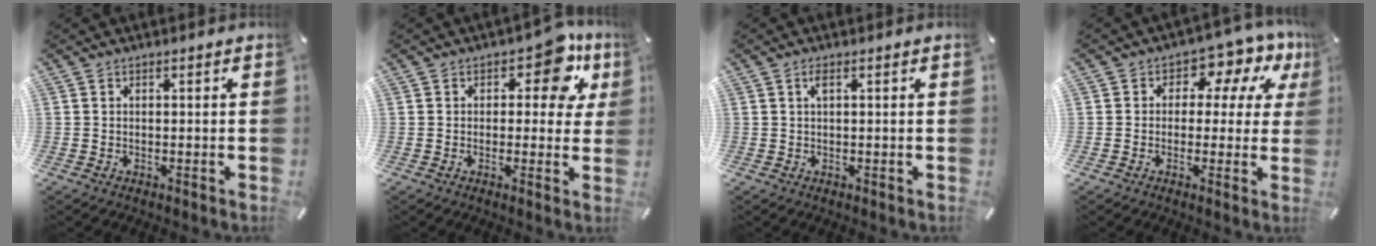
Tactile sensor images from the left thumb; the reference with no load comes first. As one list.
[{"total": 10.5, "force": [4.5, 5.6, 7.7], "torque": [-0.082, -0.019, 0.071]}, {"total": 1.5, "force": [0.5, 0.3, 1.4], "torque": [-0.029, 0.003, 0.007]}, {"total": 8.5, "force": [3.3, 5.6, 5.5], "torque": [-0.071, -0.020, 0.055]}]